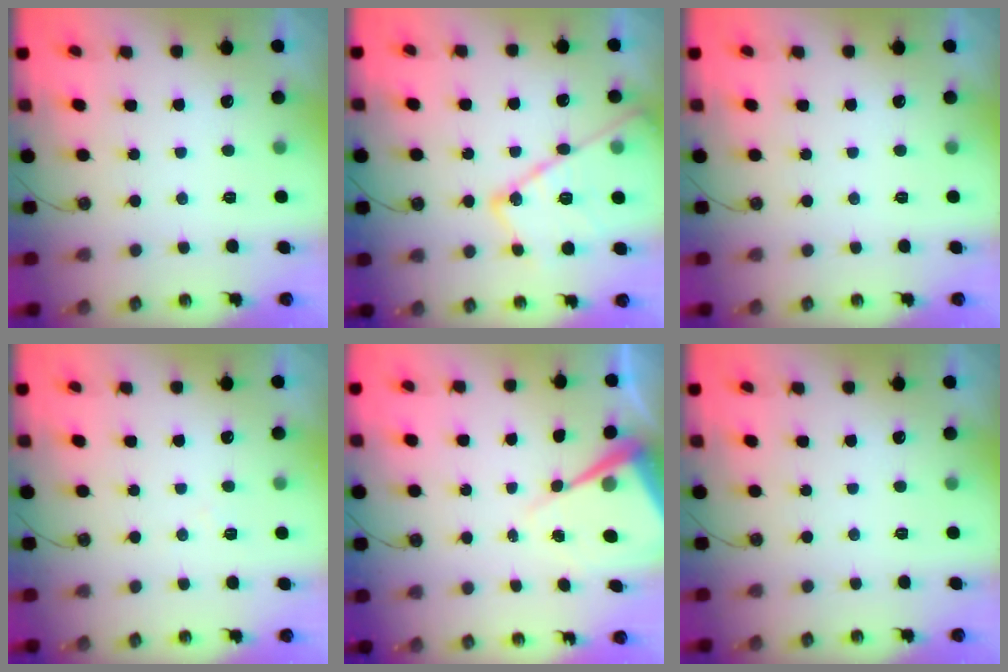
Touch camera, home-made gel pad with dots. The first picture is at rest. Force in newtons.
{"total": 17.9, "press": 17.9, "slide": 1.0}
{"total": 0.0}
{"total": 4.7, "press": 4.7, "slide": 0.7}
{"total": 9.5, "press": 9.5, "slide": 0.7}
{"total": 0.0}